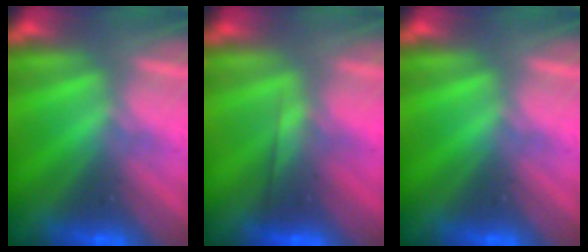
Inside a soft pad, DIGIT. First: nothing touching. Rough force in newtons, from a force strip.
{"total": 1.9}
{"total": 0.0}